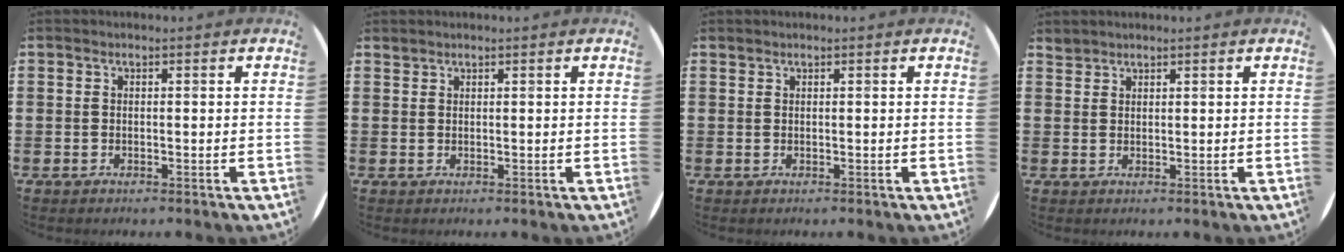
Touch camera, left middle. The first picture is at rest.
{"total": 0.6, "force": [0.6, 0.0, -0.1], "torque": [0.001, 0.002, 0.013]}
{"total": 0.0}
{"total": 1.2, "force": [1.2, 0.1, -0.2], "torque": [0.002, 0.000, 0.023]}